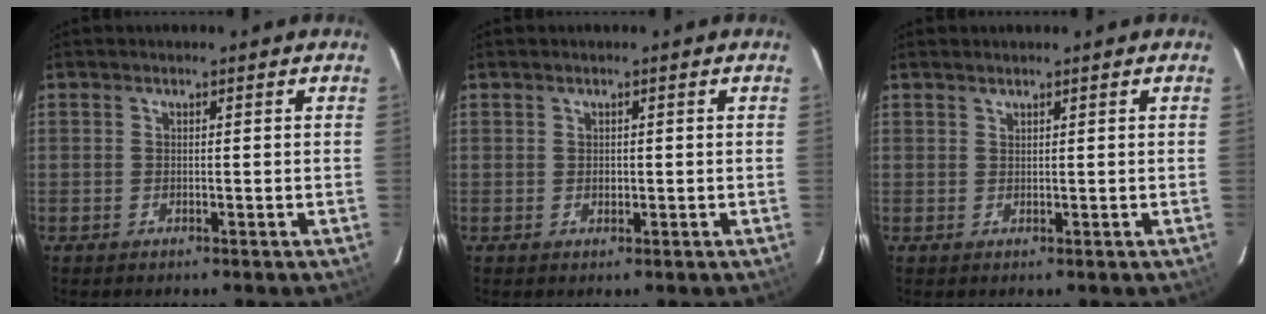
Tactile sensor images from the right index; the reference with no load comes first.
{"total": 0.7, "force": [0.2, 0.6, 0.3], "torque": [-0.004, 0.003, 0.005]}
{"total": 0.7, "force": [0.7, 0.0, 0.1], "torque": [-0.002, 0.001, 0.014]}